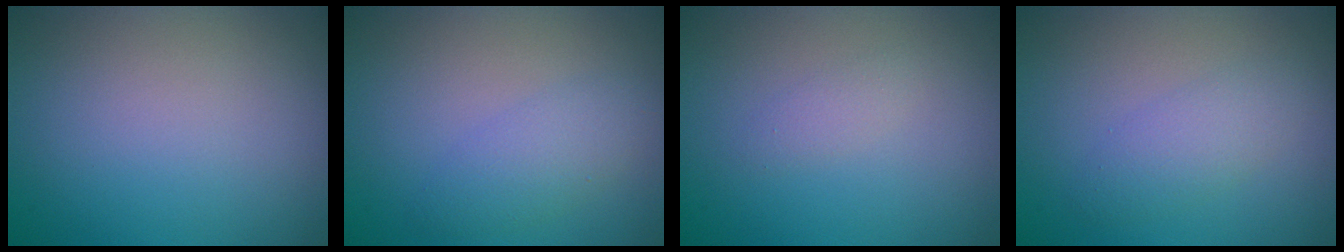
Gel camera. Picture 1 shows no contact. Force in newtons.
{"total": 2.5, "press": 2.5, "slide": 0.1}
{"total": 1.0, "press": 1.0, "slide": 0.0}
{"total": 2.3, "press": 2.3, "slide": 0.2}